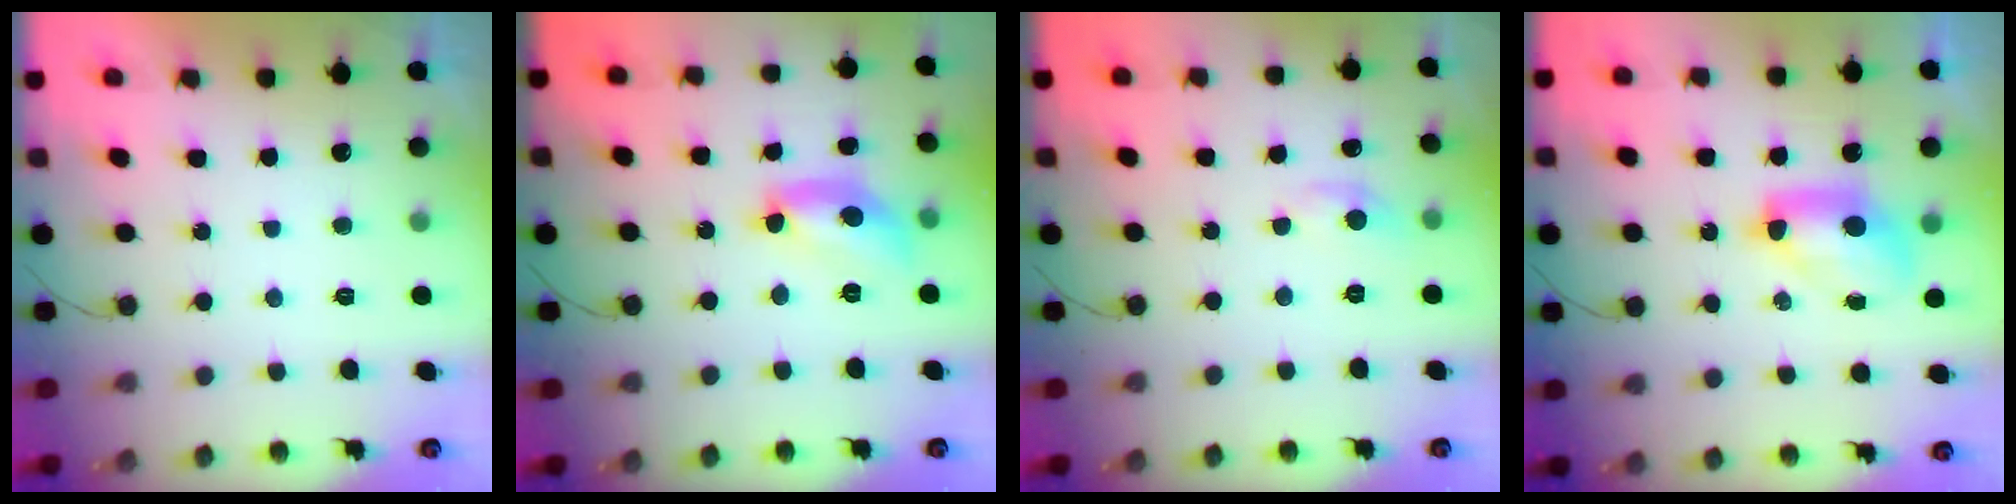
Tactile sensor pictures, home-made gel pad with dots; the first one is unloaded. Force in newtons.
{"total": 14.6, "press": 14.5, "slide": 1.0}
{"total": 3.0, "press": 3.0, "slide": 0.4}
{"total": 9.4, "press": 9.4, "slide": 1.2}